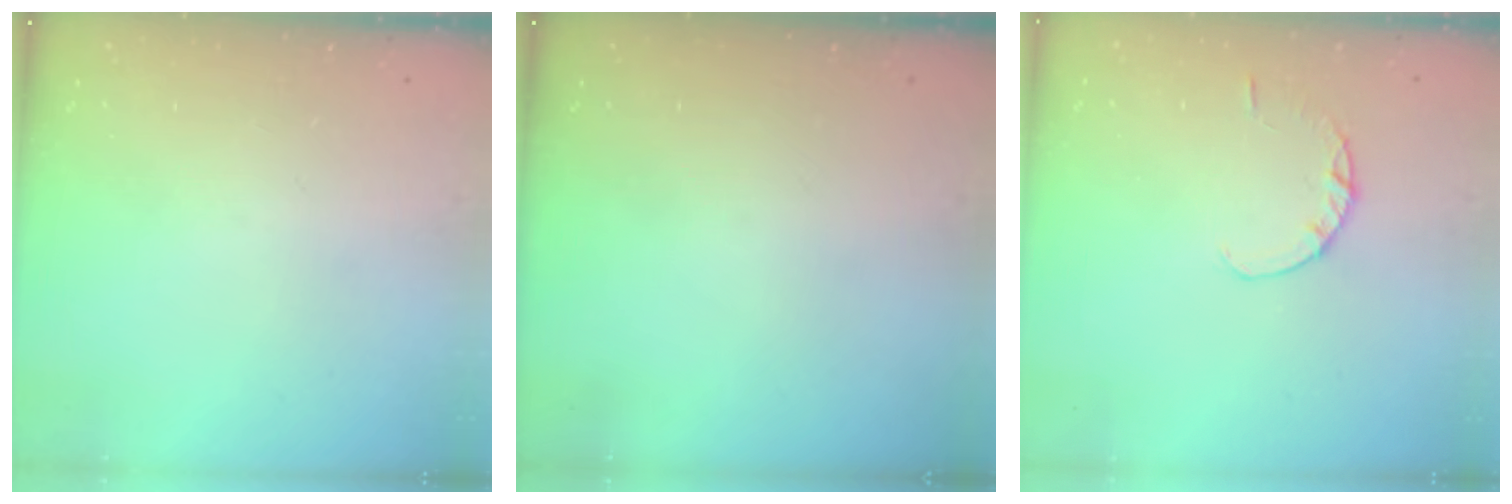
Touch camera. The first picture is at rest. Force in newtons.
{"total": 0.0}
{"total": 1.8, "press": 1.8, "slide": 0.3}